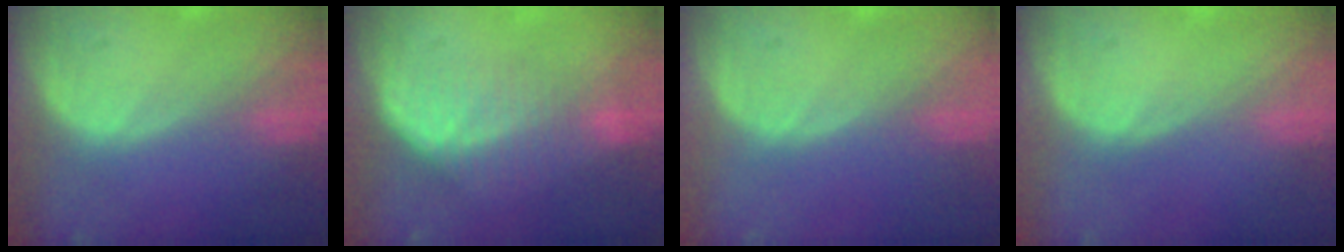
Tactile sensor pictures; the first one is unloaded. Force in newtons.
{"total": 6.3, "press": 5.8, "slide": 2.4}
{"total": 0.0}
{"total": 0.0}